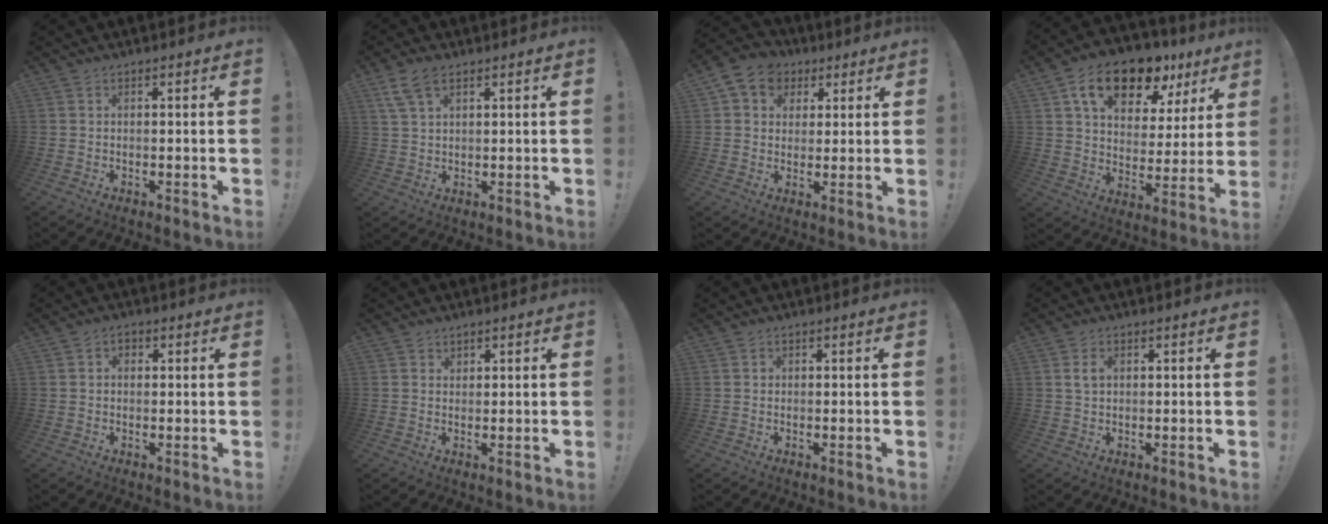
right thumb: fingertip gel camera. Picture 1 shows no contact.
{"total": 7.1, "force": [4.1, 3.2, 4.8], "torque": [-0.090, -0.005, 0.080]}
{"total": 9.1, "force": [3.5, 7.7, 3.3], "torque": [-0.049, -0.010, 0.071]}
{"total": 17.5, "force": [10.7, 9.6, 9.9], "torque": [-0.159, -0.059, 0.189]}
{"total": 2.0, "force": [0.1, 1.6, 1.3], "torque": [-0.019, 0.004, 0.000]}
{"total": 1.2, "force": [1.0, 0.6, 0.1], "torque": [0.009, -0.009, 0.018]}
{"total": 0.8, "force": [-0.1, 0.8, 0.2], "torque": [-0.006, 0.004, -0.001]}
{"total": 3.0, "force": [0.8, 2.0, 2.2], "torque": [-0.030, 0.001, 0.010]}